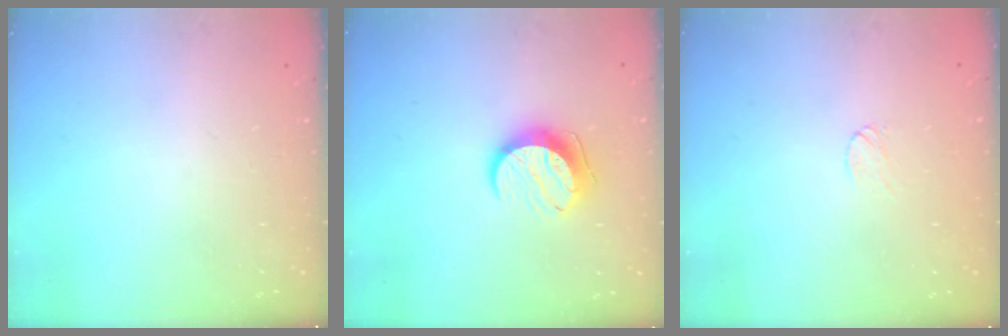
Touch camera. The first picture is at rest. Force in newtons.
{"total": 10.4, "press": 10.4, "slide": 0.9}
{"total": 3.1, "press": 3.1, "slide": 0.3}